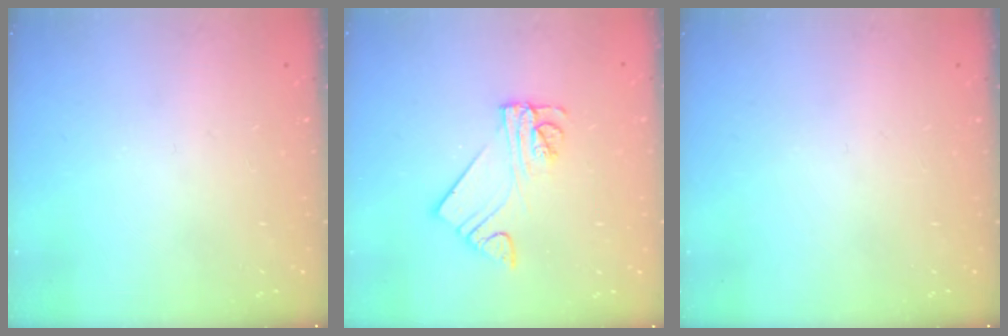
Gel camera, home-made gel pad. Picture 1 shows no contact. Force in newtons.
{"total": 7.0, "press": 7.0, "slide": 0.7}
{"total": 0.0}